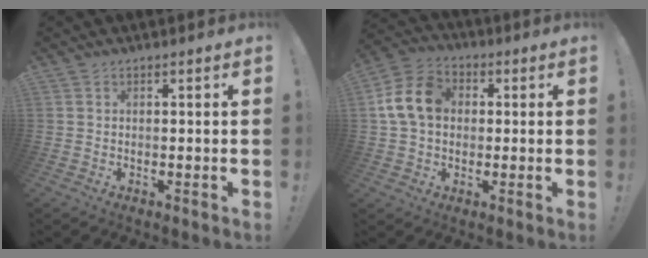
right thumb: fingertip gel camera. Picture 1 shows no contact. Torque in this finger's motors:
{"motor_torque": [0.44, 0.33, 0.97, -0.13, 0.05]}